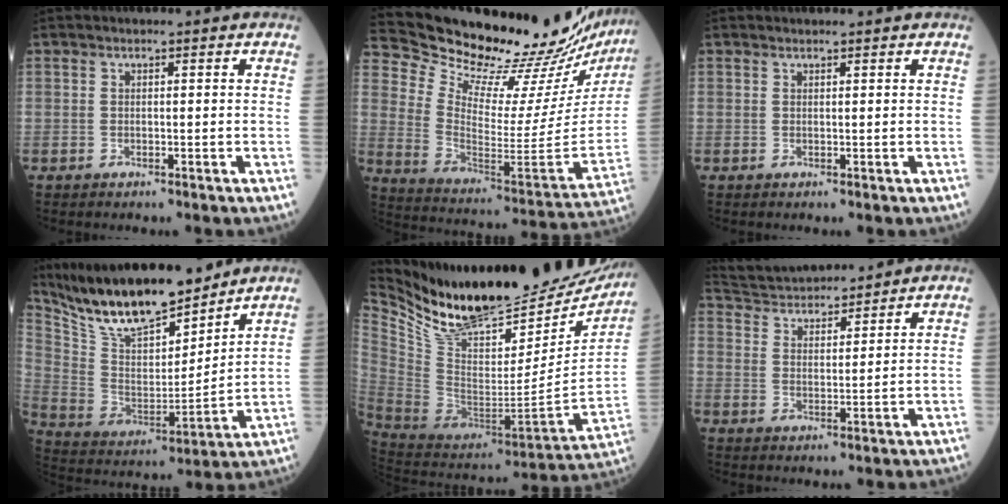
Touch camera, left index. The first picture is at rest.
{"total": 29.2, "force": [27.4, 3.1, 9.6], "torque": [-0.165, -0.130, 0.370]}
{"total": 0.6, "force": [0.6, 0.1, 0.1], "torque": [-0.005, 0.004, 0.010]}
{"total": 17.6, "force": [15.4, 3.6, 7.7], "torque": [-0.155, -0.006, 0.289]}
{"total": 30.6, "force": [25.8, 8.8, 14.0], "torque": [-0.251, -0.063, 0.381]}
{"total": 11.1, "force": [10.6, 1.6, 2.7], "torque": [-0.059, 0.021, 0.183]}